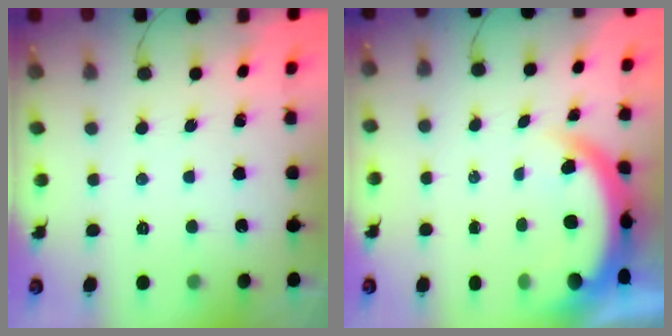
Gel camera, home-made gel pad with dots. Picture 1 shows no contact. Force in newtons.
{"total": 5.7, "press": 5.7, "slide": 0.8}